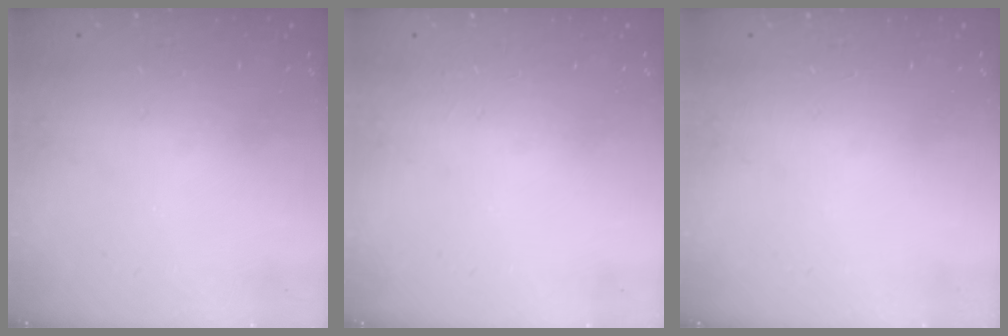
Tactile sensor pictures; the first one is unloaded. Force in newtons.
{"total": 5.0, "press": 5.0, "slide": 0.5}
{"total": 0.0}